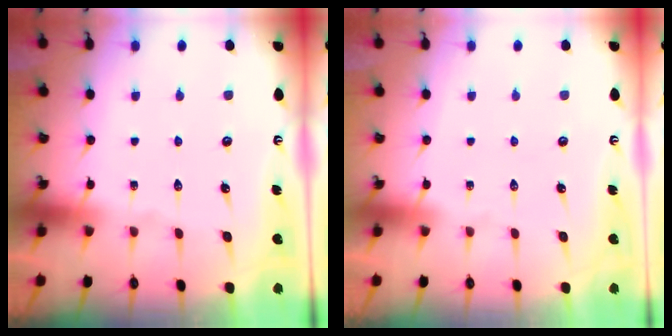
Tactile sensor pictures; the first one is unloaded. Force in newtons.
{"total": 0.0}